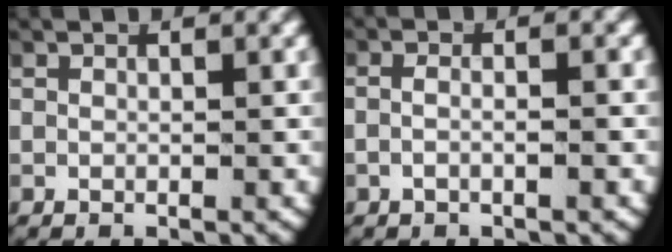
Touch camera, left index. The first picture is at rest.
{"total": 1.5, "force": [-0.6, 0.2, 1.4], "torque": [-0.034, -0.003, -0.011]}